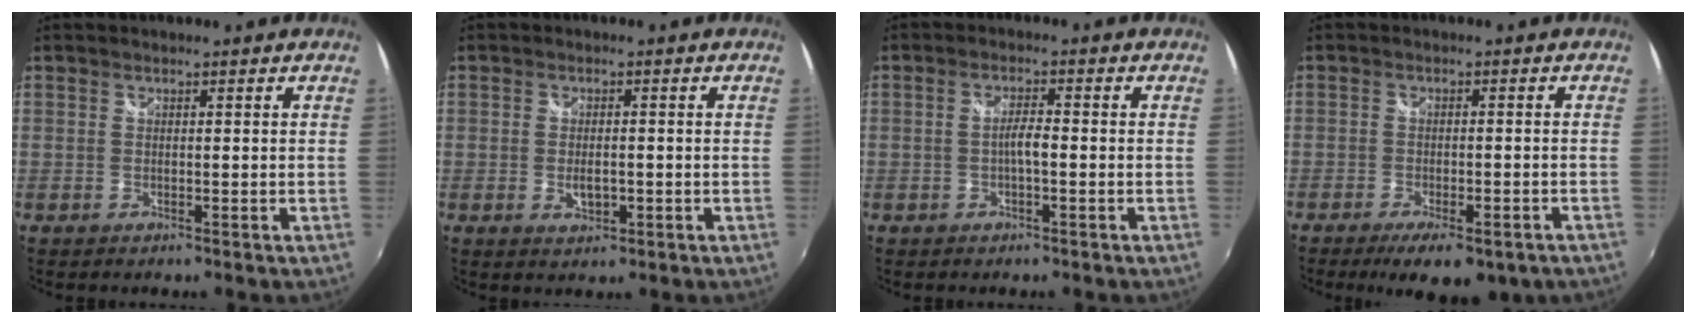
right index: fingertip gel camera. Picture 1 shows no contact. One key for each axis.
{"total": 3.1, "fx": -0.7, "fy": 1.9, "fz": 2.3, "tx": -0.041, "ty": -0.005, "tz": -0.009}
{"total": 4.0, "fx": -1.2, "fy": 0.4, "fz": 3.7, "tx": -0.072, "ty": 0.007, "tz": -0.023}
{"total": 11.0, "fx": -7.6, "fy": 3.7, "fz": 7.1, "tx": -0.138, "ty": -0.032, "tz": -0.103}